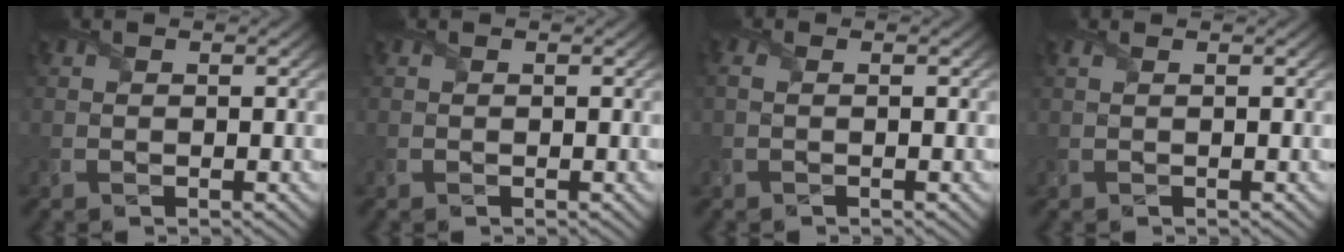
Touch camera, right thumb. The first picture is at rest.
{"total": 0.0}
{"total": 1.1, "force": [0.0, 0.3, 1.0], "torque": [-0.024, 0.000, -0.002]}
{"total": 0.7, "force": [0.3, 0.0, 0.7], "torque": [-0.020, 0.003, 0.001]}